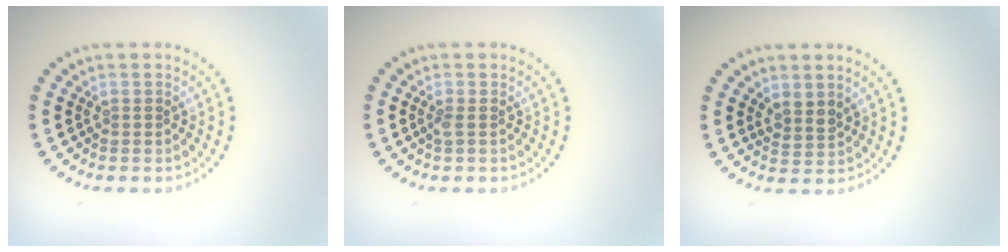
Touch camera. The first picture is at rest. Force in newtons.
{"total": 0.6, "press": 0.5, "slide": 0.3}
{"total": 1.5, "press": 1.2, "slide": 0.9}